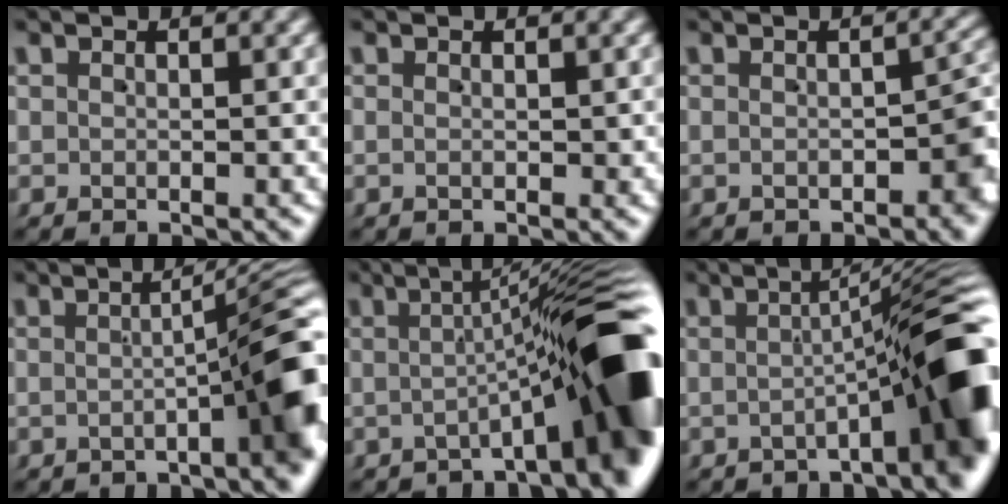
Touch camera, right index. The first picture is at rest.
{"total": 0.0}
{"total": 3.2, "force": [-1.3, 1.5, 2.5], "torque": [-0.022, -0.004, -0.019]}
{"total": 7.2, "force": [-1.9, 1.1, 6.8], "torque": [-0.073, 0.021, -0.036]}
{"total": 12.2, "force": [-2.6, 3.1, 11.5], "torque": [-0.131, 0.019, -0.044]}
{"total": 10.6, "force": [-3.2, 2.5, 9.8], "torque": [-0.102, 0.017, -0.052]}